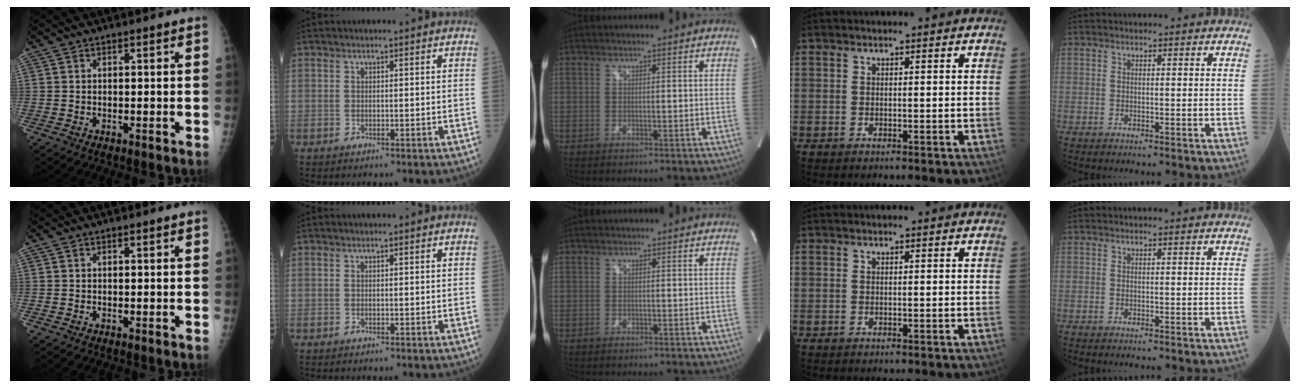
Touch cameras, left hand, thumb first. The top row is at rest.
{}